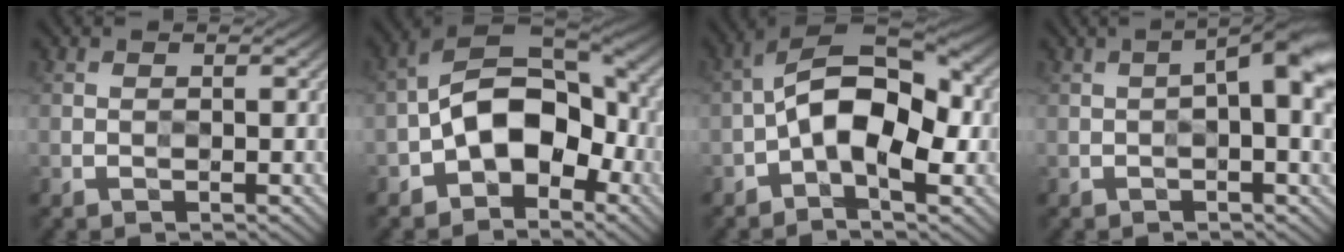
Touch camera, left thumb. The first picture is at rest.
{"total": 12.7, "force": [-3.1, 7.9, 9.4], "torque": [-0.155, 0.001, -0.071]}
{"total": 10.7, "force": [-1.5, 5.5, 9.1], "torque": [-0.149, 0.020, -0.039]}
{"total": 4.7, "force": [0.5, 0.8, 4.6], "torque": [-0.070, 0.014, 0.004]}